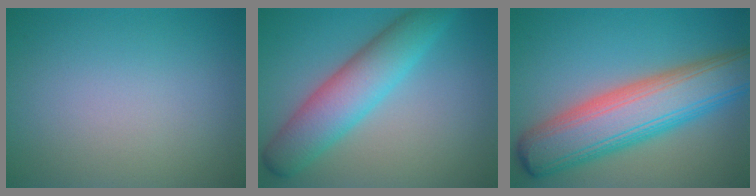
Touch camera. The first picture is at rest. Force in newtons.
{"total": 6.4, "press": 6.4, "slide": 0.2}
{"total": 10.0, "press": 10.0, "slide": 0.6}